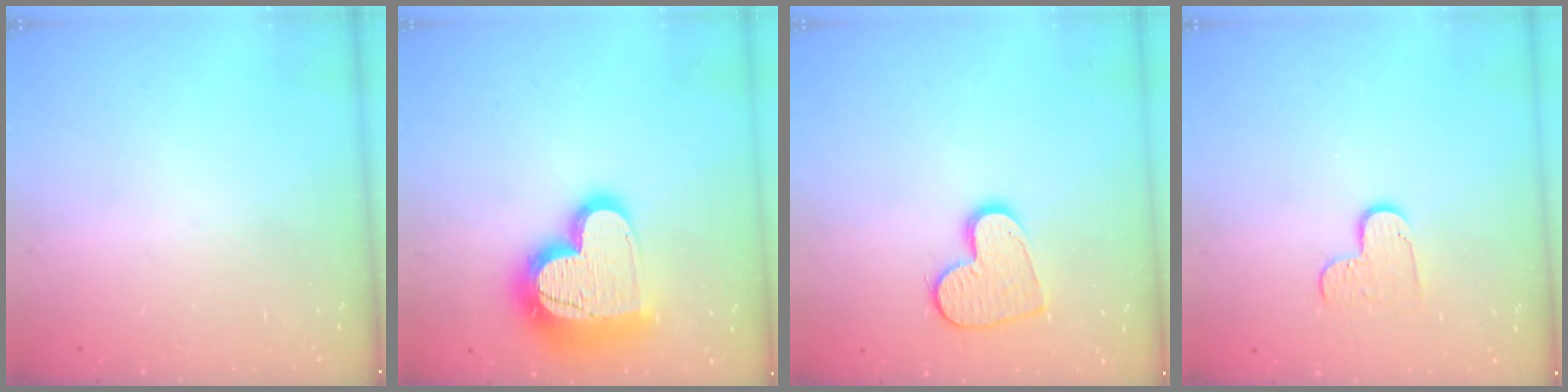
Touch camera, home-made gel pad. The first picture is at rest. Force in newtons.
{"total": 21.0, "press": 21.0, "slide": 1.7}
{"total": 12.0, "press": 11.9, "slide": 0.8}
{"total": 5.5, "press": 5.5, "slide": 0.5}